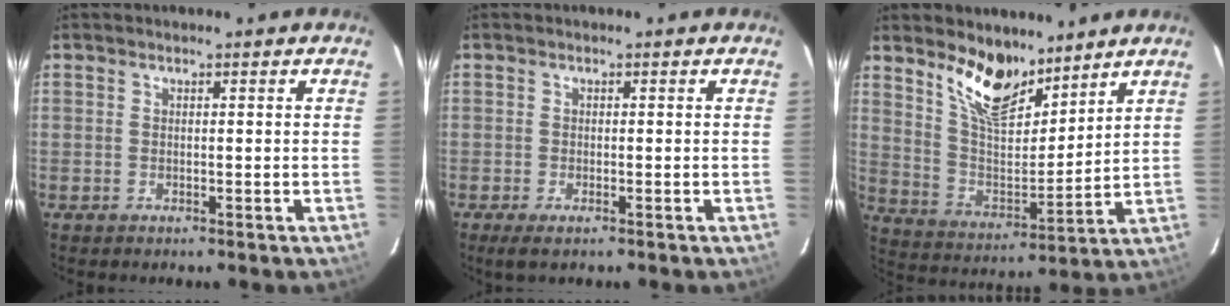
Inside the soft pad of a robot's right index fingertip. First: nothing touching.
{"total": 2.8, "force": [-1.9, 0.8, 1.9], "torque": [-0.043, -0.011, -0.033]}
{"total": 12.6, "force": [9.5, 5.0, 6.6], "torque": [-0.125, -0.003, 0.180]}